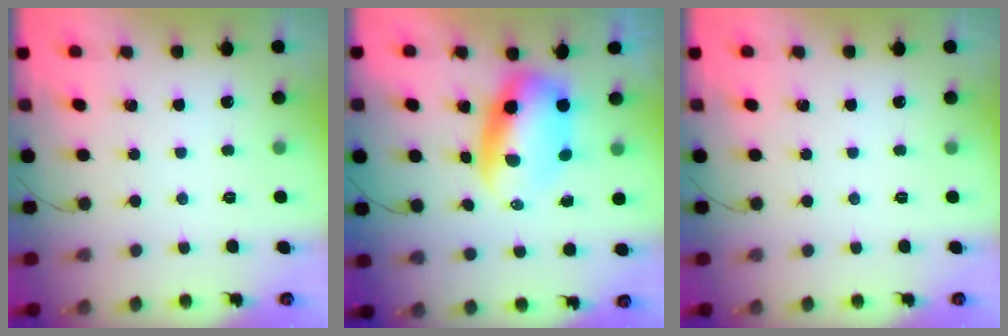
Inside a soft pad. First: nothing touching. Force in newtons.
{"total": 7.8, "press": 7.4, "slide": 2.3}
{"total": 0.0}